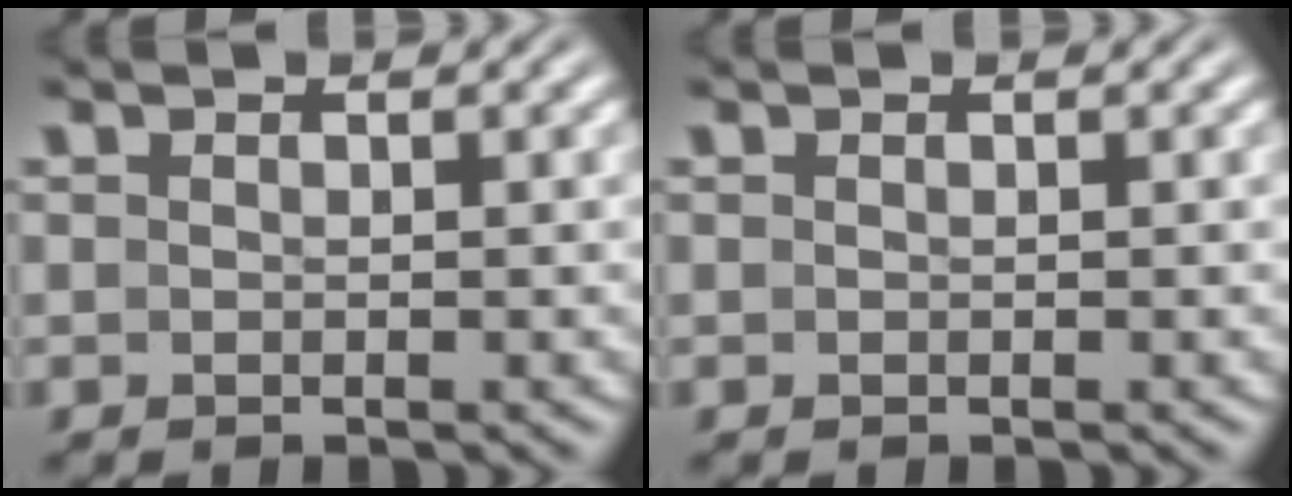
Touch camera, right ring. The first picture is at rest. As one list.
[{"total": 0.0}]